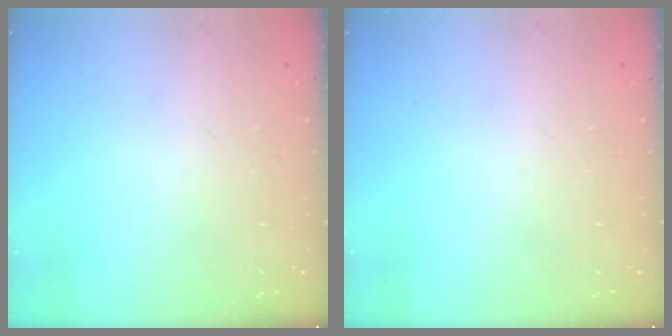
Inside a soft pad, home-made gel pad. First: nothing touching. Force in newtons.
{"total": 0.0}